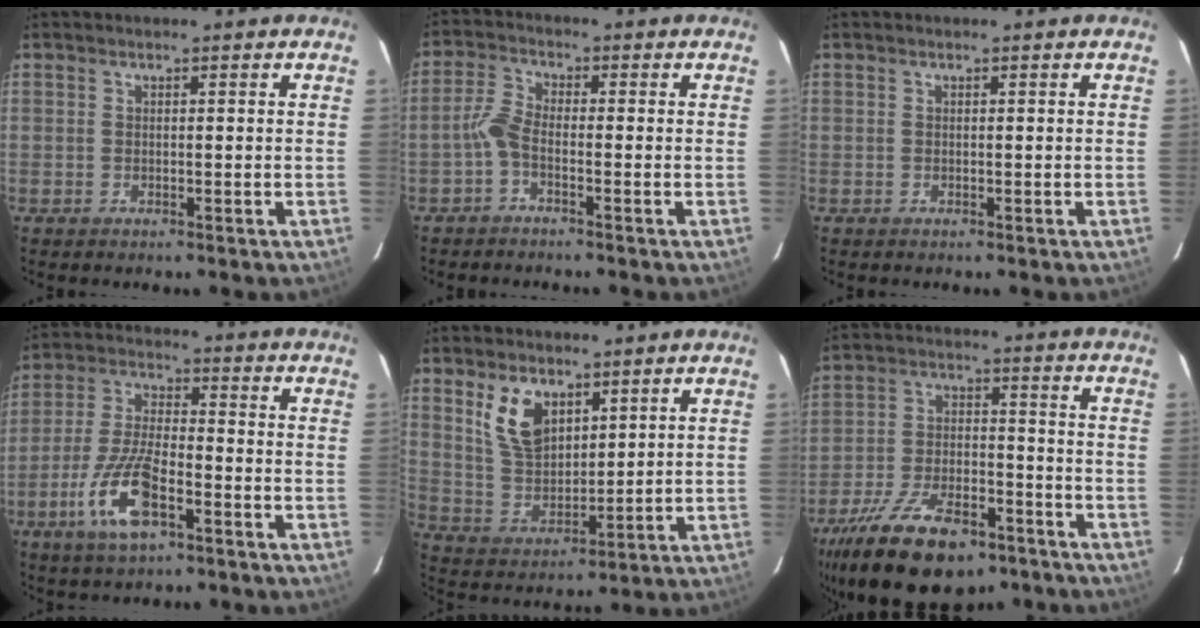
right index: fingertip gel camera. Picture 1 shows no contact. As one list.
[{"total": 3.2, "force": [-1.8, 0.9, 2.5], "torque": [-0.065, 0.012, -0.039]}, {"total": 0.0}, {"total": 12.2, "force": [-5.9, 3.9, 9.9], "torque": [-0.212, -0.007, -0.114]}, {"total": 9.7, "force": [4.9, 5.6, 6.2], "torque": [-0.122, 0.008, 0.107]}, {"total": 21.1, "force": [-14.5, 9.2, 12.2], "torque": [-0.247, -0.027, -0.233]}]